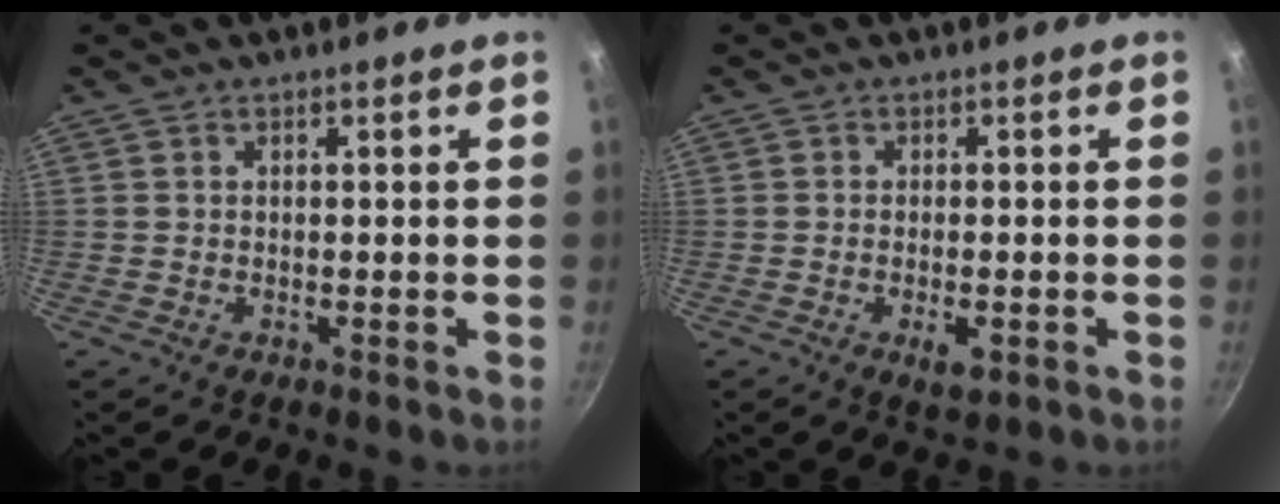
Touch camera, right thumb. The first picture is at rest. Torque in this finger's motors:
{"motor_torque": [0.42, 0.70, -0.14, 0.03, 0.00]}